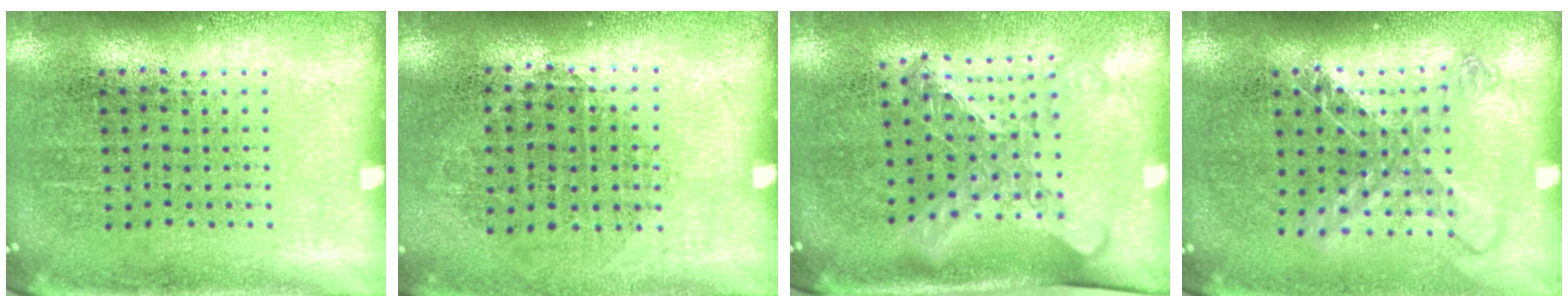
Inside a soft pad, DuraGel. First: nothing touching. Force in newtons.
{"total": 0.8, "press": 0.8, "slide": 0.3}
{"total": 1.6, "press": 1.3, "slide": 0.9}
{"total": 1.3, "press": 1.1, "slide": 0.7}